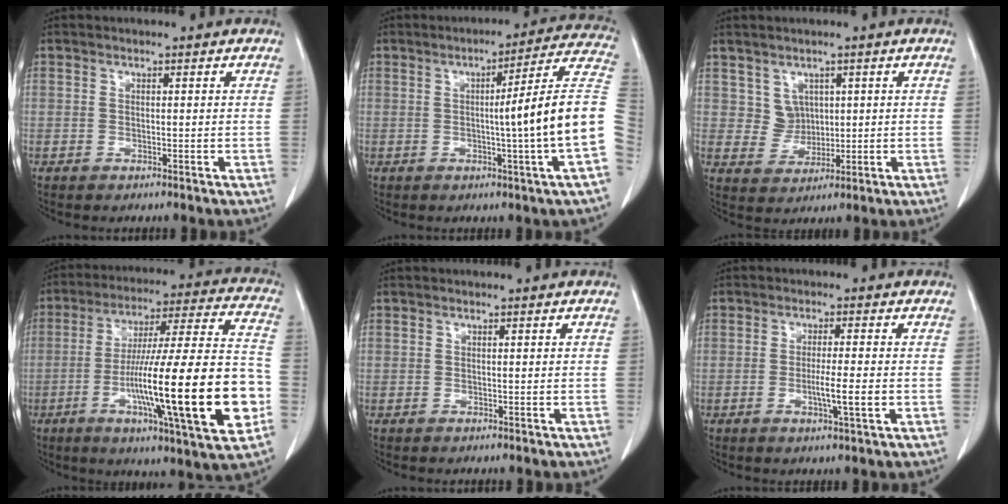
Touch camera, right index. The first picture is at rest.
{"total": 14.1, "force": [-1.4, -2.4, 13.8], "torque": [-0.170, 0.009, -0.027]}
{"total": 3.5, "force": [1.3, 3.2, 0.6], "torque": [-0.011, 0.003, 0.029]}
{"total": 26.0, "force": [-6.7, 1.3, 25.1], "torque": [-0.378, -0.011, -0.111]}
{"total": 0.0}
{"total": 4.4, "force": [-1.1, -0.3, 4.3], "torque": [-0.073, -0.007, -0.018]}